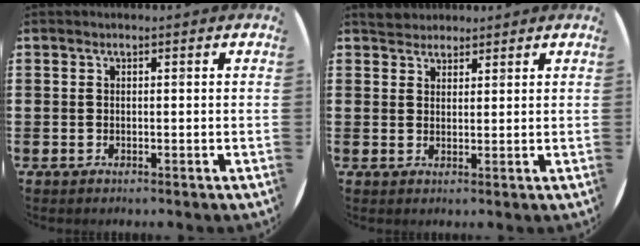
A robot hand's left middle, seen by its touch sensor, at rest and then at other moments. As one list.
[{"total": 2.5, "force": [2.4, 0.8, -0.1], "torque": [0.005, -0.002, 0.047]}]